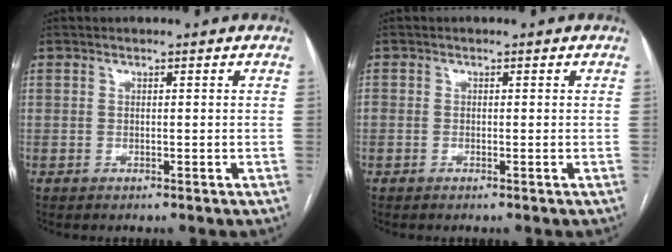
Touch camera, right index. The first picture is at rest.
{"total": 0.6, "force": [-0.2, 0.4, 0.5], "torque": [-0.009, 0.002, -0.002]}